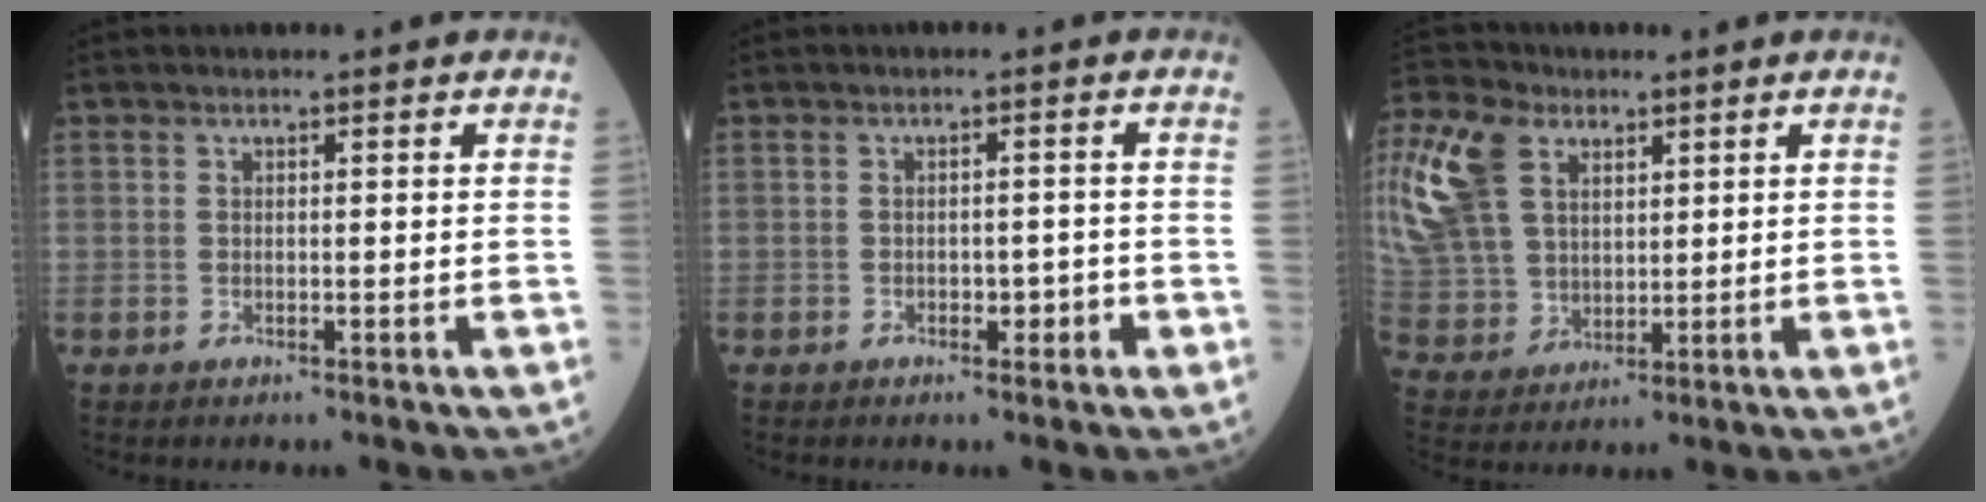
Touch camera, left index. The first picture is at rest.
{"total": 2.5, "force": [-1.2, 1.2, 1.8], "torque": [-0.023, 0.006, -0.017]}
{"total": 23.7, "force": [10.3, 16.6, 13.4], "torque": [-0.385, 0.072, 0.206]}